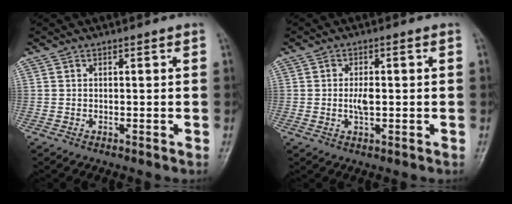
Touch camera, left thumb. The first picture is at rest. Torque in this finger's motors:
{"motor_torque": [1.29, 1.45, 0.38, 0.25, 0.09]}